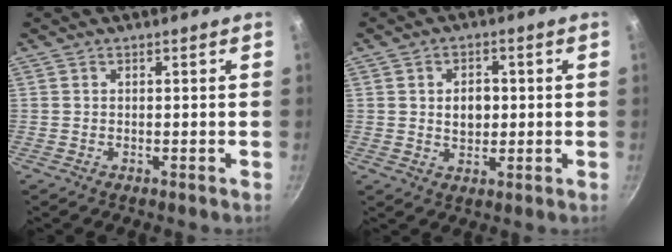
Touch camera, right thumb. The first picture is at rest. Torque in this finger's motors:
{"motor_torque": [-0.31, 0.43, -0.36, 0.04, 0.13]}